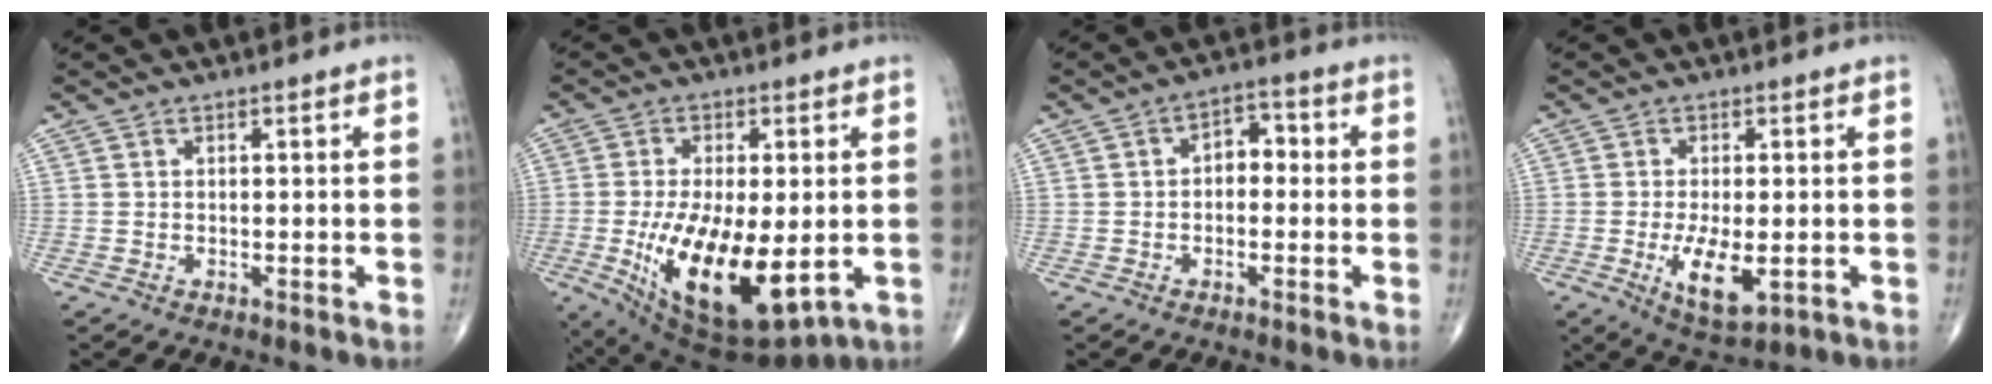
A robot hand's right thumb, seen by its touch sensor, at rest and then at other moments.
{"total": 18.4, "force": [-3.6, 7.8, 16.3], "torque": [-0.294, -0.026, -0.037]}
{"total": 4.5, "force": [-0.2, 3.1, 3.3], "torque": [-0.027, 0.021, -0.017]}
{"total": 8.2, "force": [-2.0, 3.4, 7.2], "torque": [-0.125, -0.017, -0.027]}